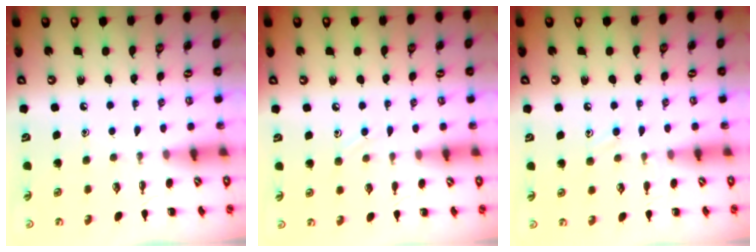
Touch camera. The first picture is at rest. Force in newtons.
{"total": 5.3, "press": 5.0, "slide": 1.8}
{"total": 8.2, "press": 7.9, "slide": 2.2}